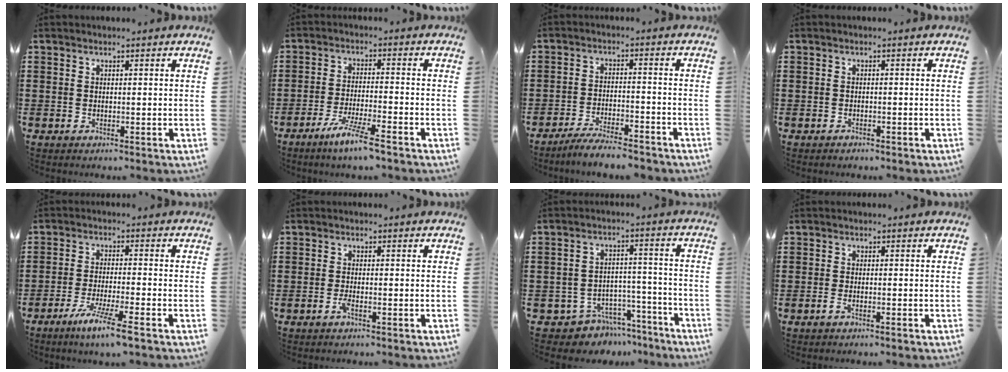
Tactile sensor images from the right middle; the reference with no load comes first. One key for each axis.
{"total": 6.2, "fx": -4.9, "fy": -0.2, "fz": 3.9, "tx": -0.081, "ty": -0.015, "tz": -0.088}
{"total": 5.0, "fx": -4.8, "fy": 0.2, "fz": 1.6, "tx": -0.034, "ty": -0.005, "tz": -0.093}
{"total": 0.9, "fx": -0.8, "fy": 0.3, "fz": 0.0, "tx": -0.001, "ty": 0.000, "tz": -0.018}
{"total": 6.2, "fx": -4.6, "fy": -0.3, "fz": 4.1, "tx": -0.078, "ty": -0.013, "tz": -0.081}
{"total": 1.4, "fx": -0.7, "fy": 0.2, "fz": 1.2, "tx": -0.032, "ty": -0.004, "tz": -0.015}
{"total": 5.8, "fx": -5.3, "fy": 2.2, "fz": 0.5, "tx": -0.019, "ty": 0.023, "tz": -0.107}
{"total": 1.1, "fx": -0.7, "fy": 0.2, "fz": 0.8, "tx": -0.024, "ty": -0.006, "tz": -0.015}